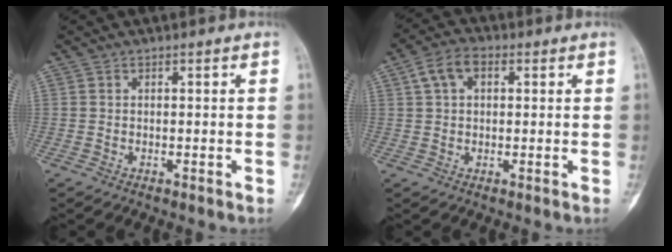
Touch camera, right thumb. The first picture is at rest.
{"total": 6.0, "force": [2.0, 3.8, 4.2], "torque": [-0.077, 0.016, 0.032]}